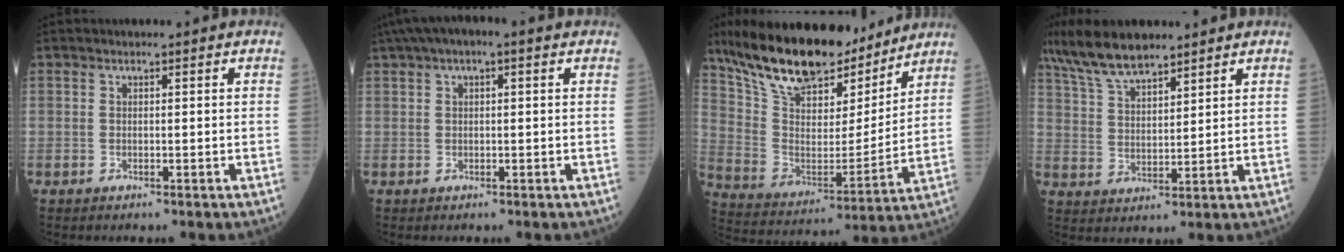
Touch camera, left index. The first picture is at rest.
{"total": 6.4, "force": [3.7, 1.7, 4.9], "torque": [-0.089, 0.040, 0.059]}
{"total": 21.4, "force": [17.4, 7.0, 10.4], "torque": [-0.190, 0.002, 0.299]}
{"total": 10.5, "force": [8.6, 2.6, 5.4], "torque": [-0.113, 0.014, 0.164]}